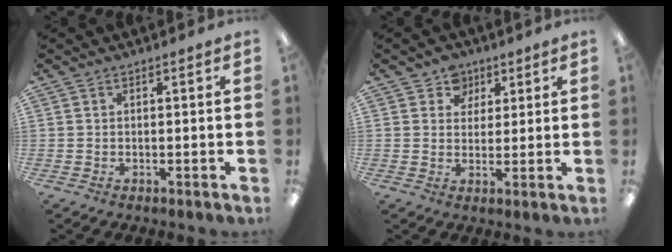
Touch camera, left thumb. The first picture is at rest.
{"total": 5.6, "force": [3.4, 4.4, 0.5], "torque": [-0.009, -0.013, 0.062]}